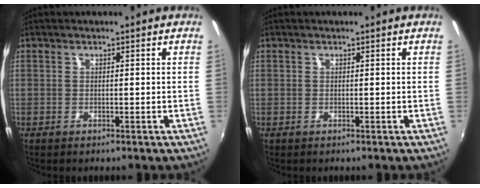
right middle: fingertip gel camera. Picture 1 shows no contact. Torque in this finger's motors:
{"motor_torque": [-1.02, 0.57, -0.53, -0.16]}